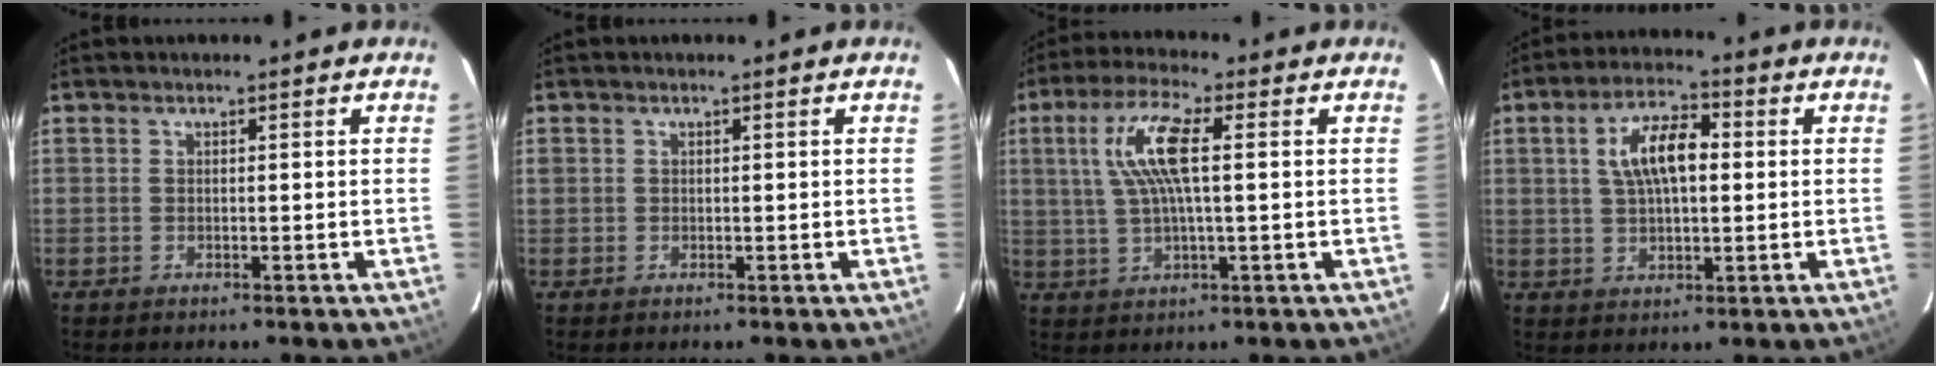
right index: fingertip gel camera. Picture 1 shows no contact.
{"total": 0.5, "force": [0.1, 0.5, 0.1], "torque": [-0.001, 0.002, -0.001]}
{"total": 10.0, "force": [2.0, 2.1, 9.5], "torque": [-0.188, 0.012, 0.041]}
{"total": 9.1, "force": [1.7, 4.1, 7.9], "torque": [-0.148, 0.019, 0.031]}